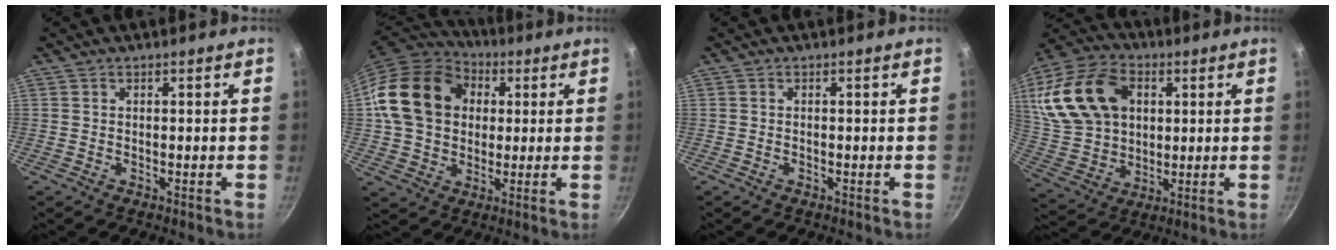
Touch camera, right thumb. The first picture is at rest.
{"total": 19.3, "force": [3.6, 15.2, 11.3], "torque": [-0.182, 0.024, 0.056]}
{"total": 0.0}
{"total": 21.4, "force": [5.6, 15.3, 13.9], "torque": [-0.263, 0.005, 0.108]}